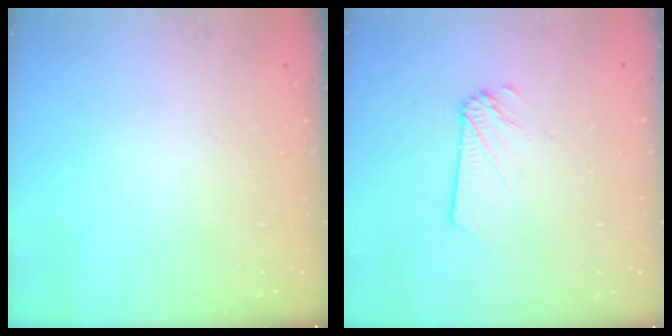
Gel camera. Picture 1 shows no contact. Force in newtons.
{"total": 2.8, "press": 2.8, "slide": 0.3}